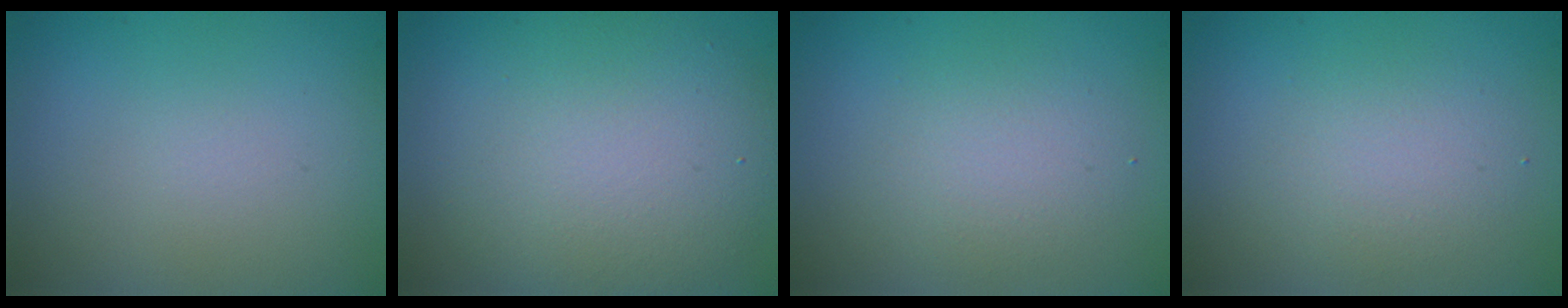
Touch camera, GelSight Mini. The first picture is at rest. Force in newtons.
{"total": 6.7, "press": 6.7, "slide": 0.4}
{"total": 2.4, "press": 2.4, "slide": 0.1}
{"total": 2.4, "press": 2.4, "slide": 0.1}